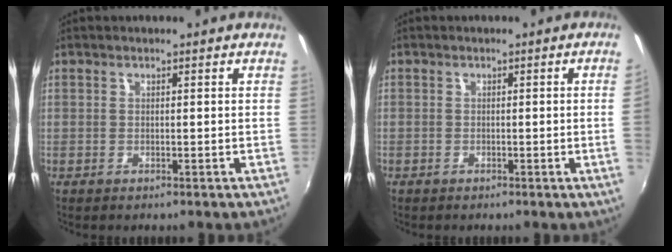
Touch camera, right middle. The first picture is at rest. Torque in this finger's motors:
{"motor_torque": [1.19, -0.95, -0.17, -0.21]}